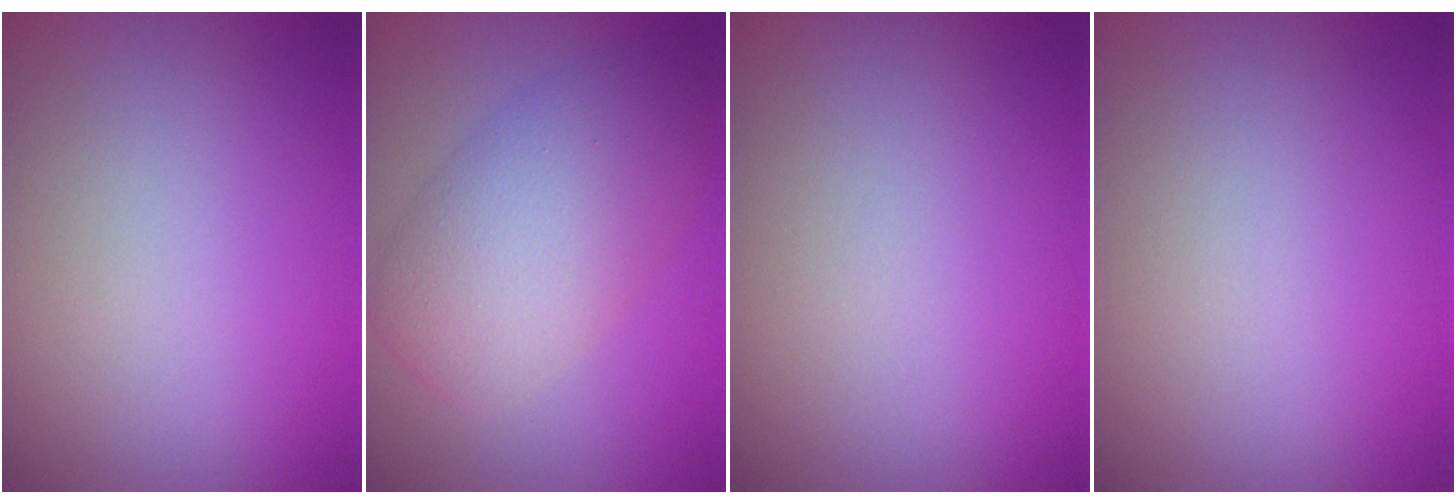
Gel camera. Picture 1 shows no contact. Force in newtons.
{"total": 6.9, "press": 6.9, "slide": 0.3}
{"total": 0.0}
{"total": 0.0}